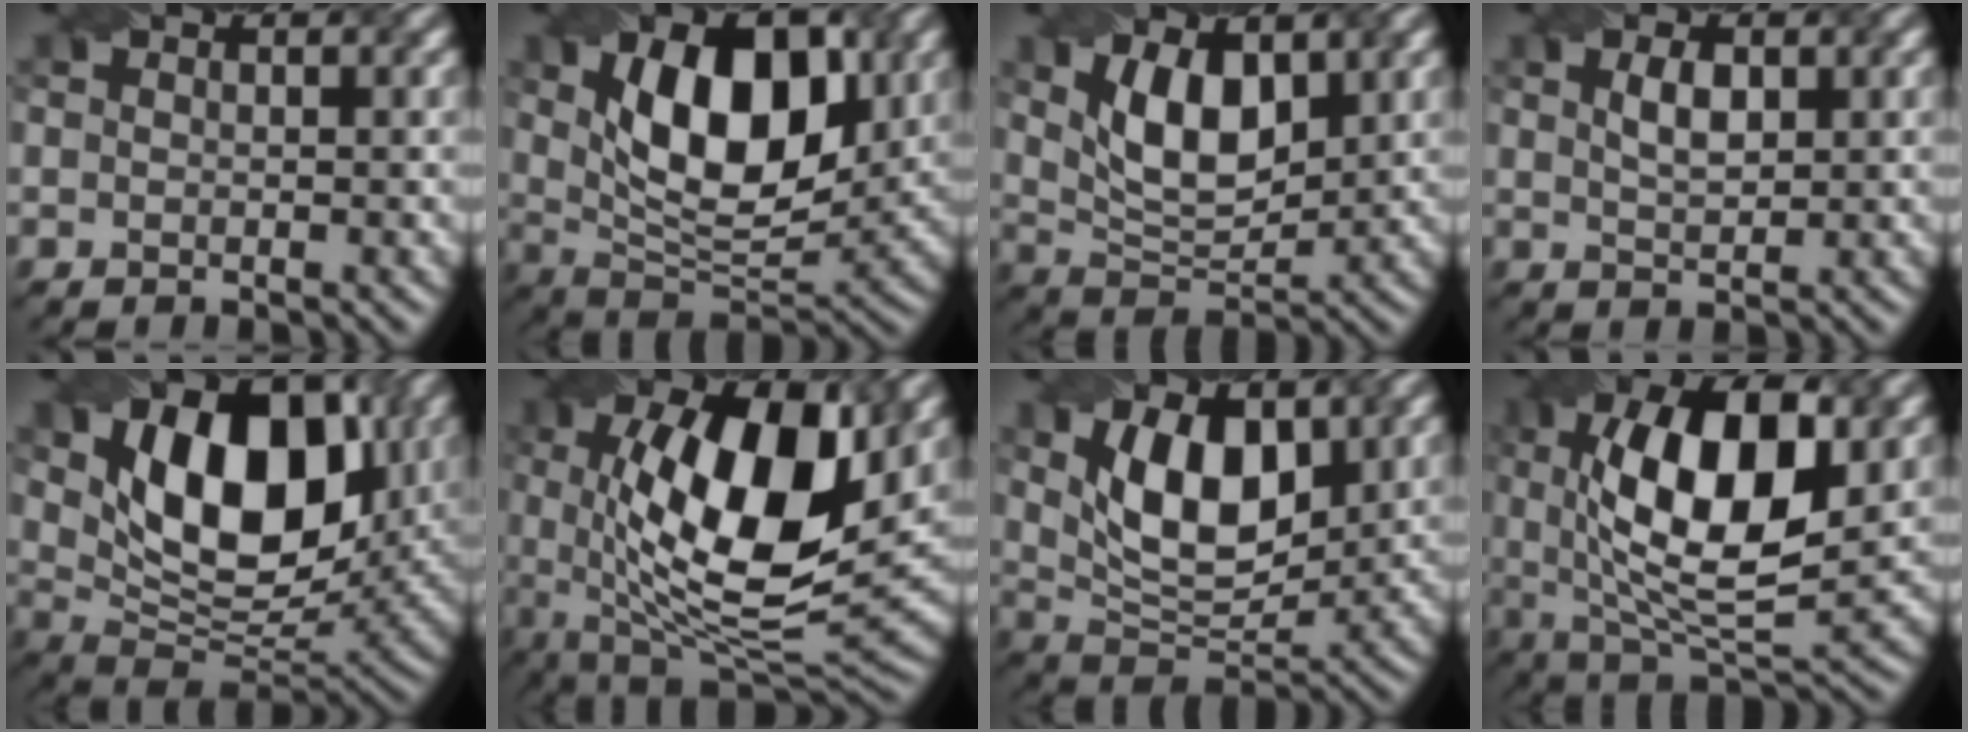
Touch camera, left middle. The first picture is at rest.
{"total": 11.1, "force": [2.7, 5.8, 9.0], "torque": [-0.142, 0.004, 0.041]}
{"total": 6.2, "force": [2.0, 3.2, 5.0], "torque": [-0.099, 0.001, 0.040]}
{"total": 2.0, "force": [0.5, 1.0, 1.7], "torque": [-0.038, 0.006, 0.015]}
{"total": 12.6, "force": [3.1, 7.5, 9.7], "torque": [-0.155, 0.002, 0.052]}
{"total": 14.3, "force": [2.5, 5.8, 12.8], "torque": [-0.207, 0.000, 0.037]}
{"total": 7.9, "force": [2.2, 4.2, 6.3], "torque": [-0.119, 0.001, 0.040]}
{"total": 12.5, "force": [2.1, 5.4, 11.1], "torque": [-0.178, 0.010, 0.033]}